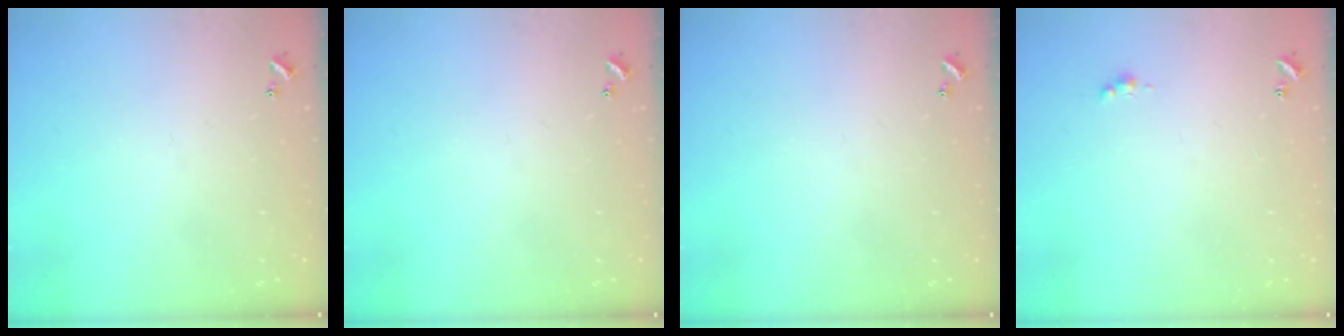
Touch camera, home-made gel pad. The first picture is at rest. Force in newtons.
{"total": 0.0}
{"total": 0.0}
{"total": 1.1, "press": 1.1, "slide": 0.3}